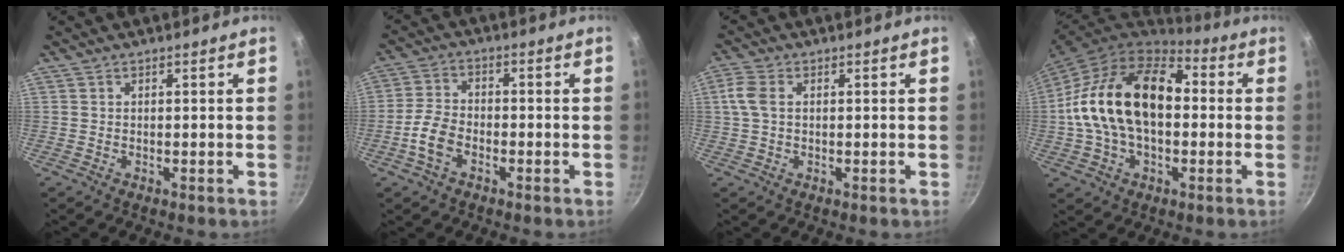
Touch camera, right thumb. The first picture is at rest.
{"total": 6.2, "force": [-2.6, 3.9, 4.1], "torque": [-0.077, 0.028, -0.056]}
{"total": 4.2, "force": [0.6, 2.8, 3.2], "torque": [-0.073, 0.011, 0.008]}
{"total": 21.5, "force": [0.6, 13.7, 16.5], "torque": [-0.278, 0.040, -0.003]}